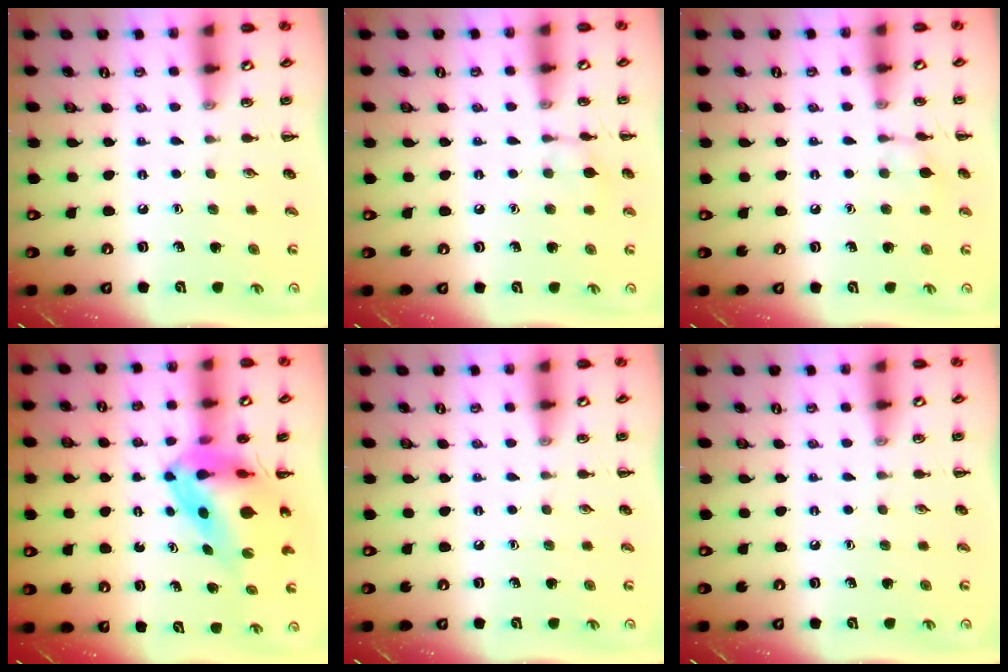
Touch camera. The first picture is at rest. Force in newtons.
{"total": 7.1, "press": 6.8, "slide": 2.1}
{"total": 7.1, "press": 6.8, "slide": 2.1}
{"total": 9.3, "press": 8.7, "slide": 3.2}
{"total": 0.0}
{"total": 0.0}